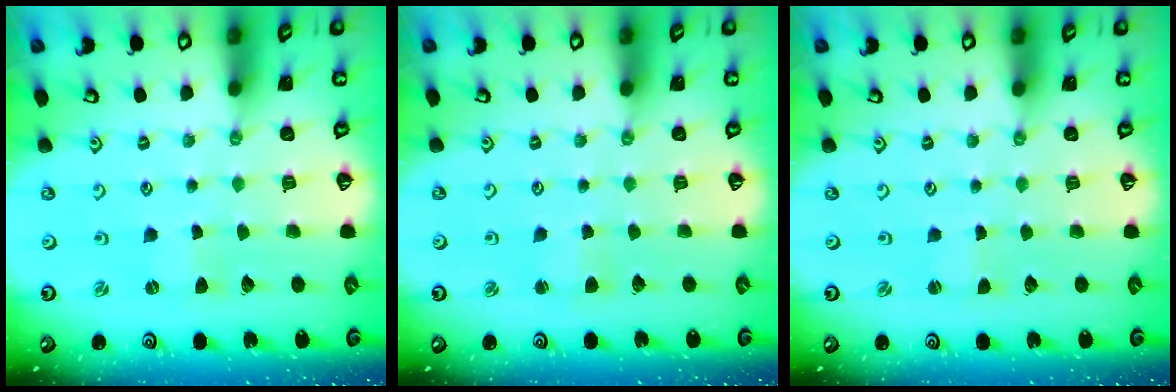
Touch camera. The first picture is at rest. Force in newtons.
{"total": 2.7, "press": 2.7, "slide": 0.3}
{"total": 0.0}